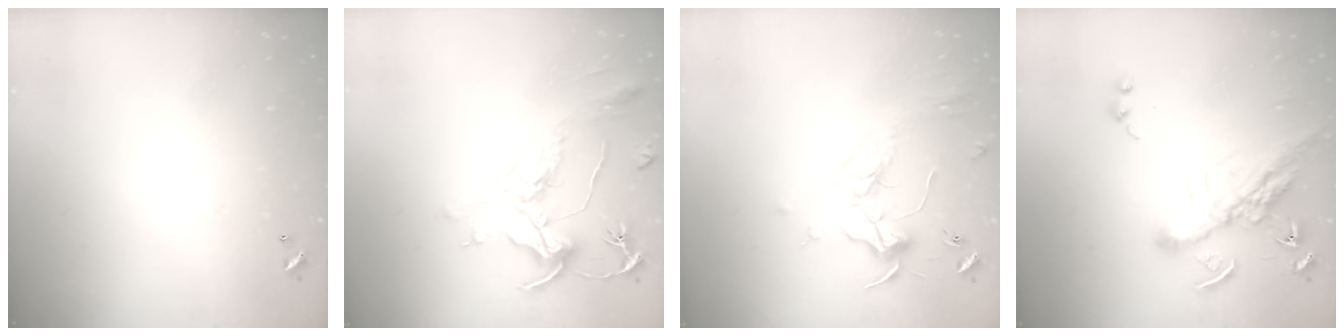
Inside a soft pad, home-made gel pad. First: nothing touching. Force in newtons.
{"total": 2.2, "press": 1.7, "slide": 1.3}
{"total": 1.8, "press": 1.7, "slide": 0.6}
{"total": 12.8, "press": 12.6, "slide": 2.1}